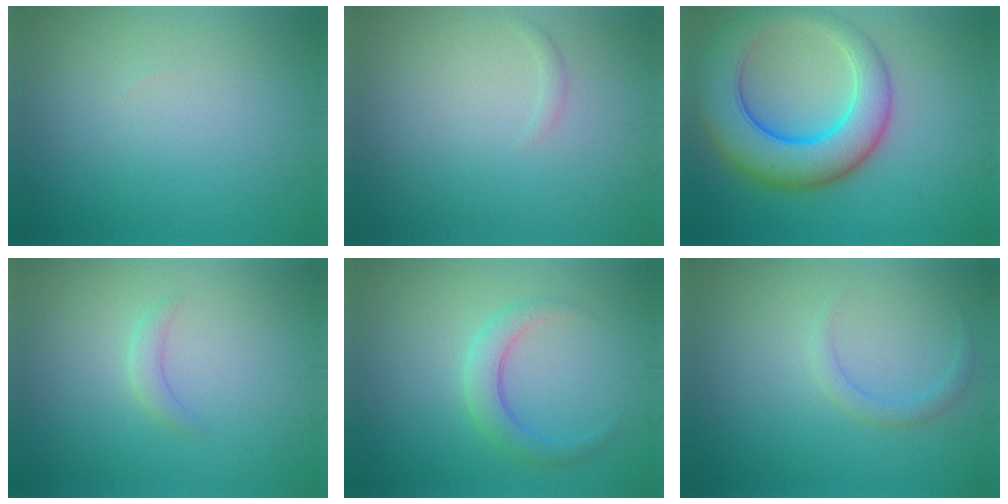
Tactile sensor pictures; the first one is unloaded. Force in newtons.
{"total": 0.5, "press": 0.5, "slide": 0.0}
{"total": 9.2, "press": 9.2, "slide": 0.6}
{"total": 1.2, "press": 1.2, "slide": 0.0}
{"total": 2.7, "press": 2.7, "slide": 0.2}
{"total": 1.3, "press": 1.3, "slide": 0.1}